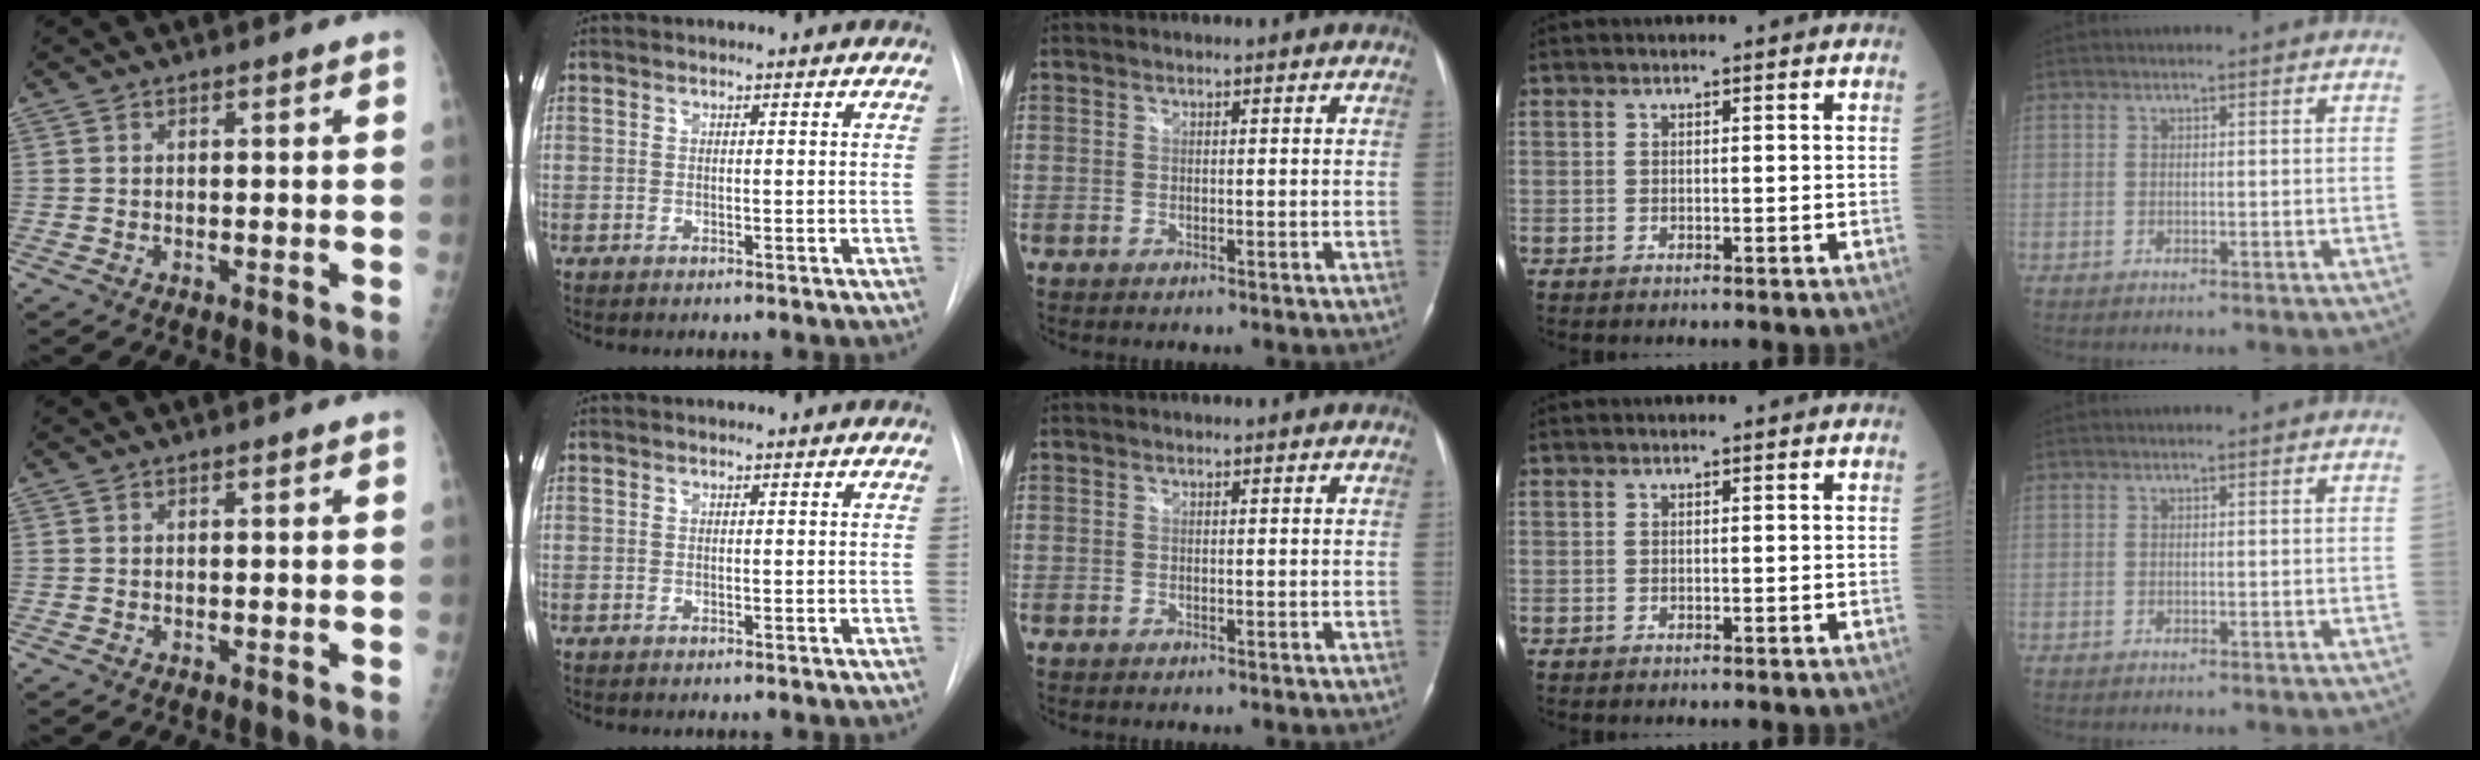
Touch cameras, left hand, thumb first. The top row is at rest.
{}